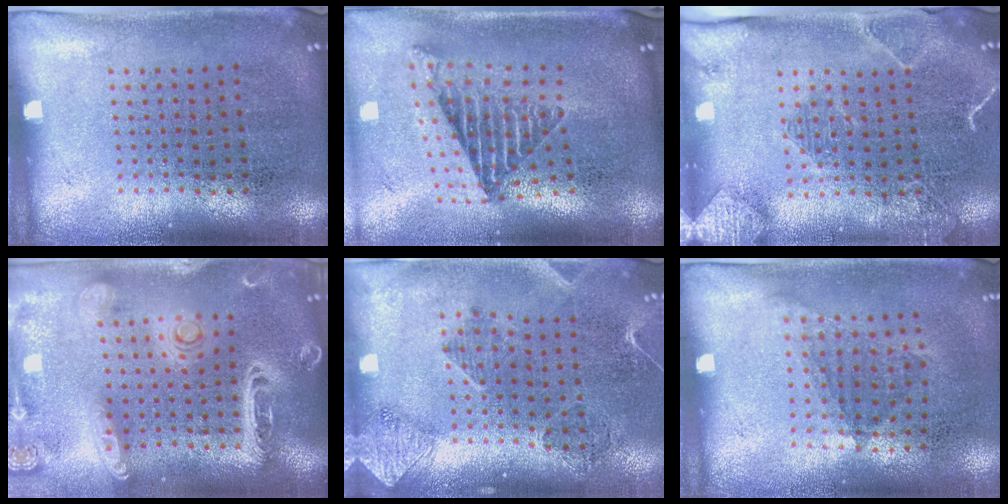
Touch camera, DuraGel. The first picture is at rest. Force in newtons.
{"total": 2.6, "press": 1.6, "slide": 2.0}
{"total": 2.0, "press": 2.0, "slide": 0.4}
{"total": 3.0, "press": 2.5, "slide": 1.5}
{"total": 1.8, "press": 1.6, "slide": 0.8}
{"total": 1.1, "press": 0.8, "slide": 0.7}